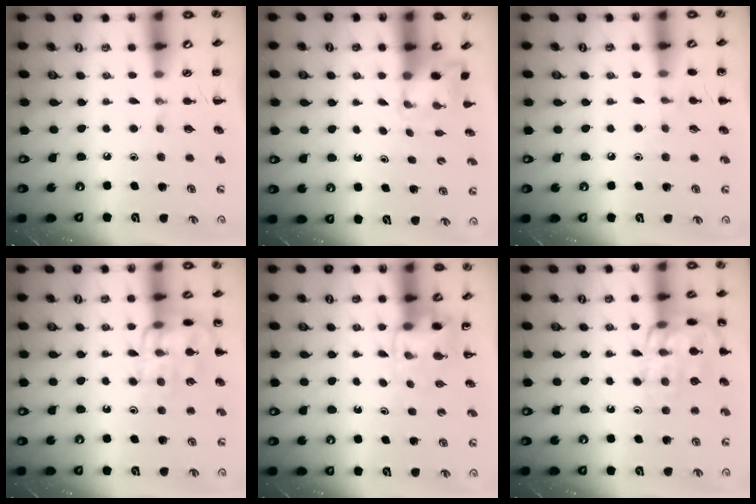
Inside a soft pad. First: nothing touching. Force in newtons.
{"total": 2.0, "press": 1.9, "slide": 0.6}
{"total": 6.5, "press": 6.2, "slide": 1.9}
{"total": 14.7, "press": 14.6, "slide": 1.1}
{"total": 5.1, "press": 5.0, "slide": 0.9}
{"total": 16.2, "press": 16.2, "slide": 0.3}